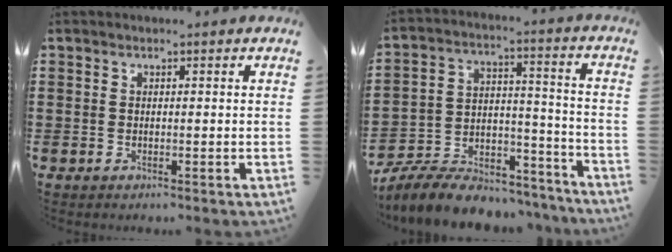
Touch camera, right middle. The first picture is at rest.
{"total": 8.9, "force": [-8.3, 2.5, 2.3], "torque": [-0.047, 0.020, -0.162]}